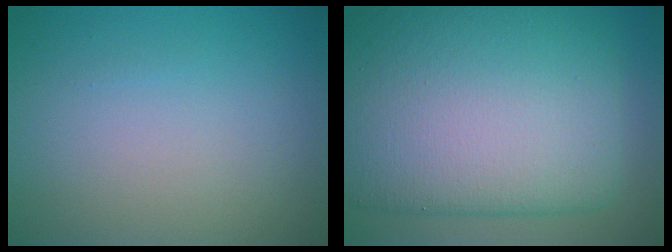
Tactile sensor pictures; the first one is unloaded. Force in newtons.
{"total": 15.1, "press": 15.1, "slide": 0.4}